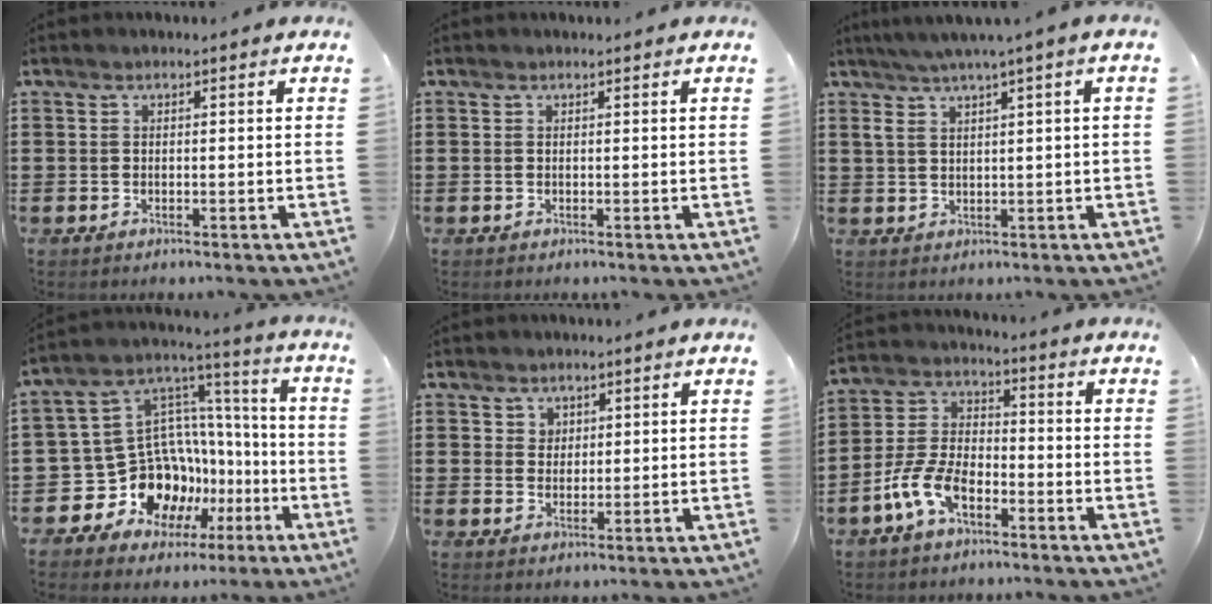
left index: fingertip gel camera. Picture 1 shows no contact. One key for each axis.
{"total": 0.0}
{"total": 3.1, "fx": 1.3, "fy": 0.0, "fz": 2.9, "tx": -0.058, "ty": 0.000, "tz": 0.021}
{"total": 13.2, "fx": -4.7, "fy": 11.5, "fz": 4.5, "tx": -0.144, "ty": -0.015, "tz": -0.060}
{"total": 2.2, "fx": 1.5, "fy": 1.6, "fz": 0.2, "tx": -0.011, "ty": 0.004, "tz": 0.029}
{"total": 7.7, "fx": -4.4, "fy": 3.6, "fz": 5.3, "tx": -0.135, "ty": -0.001, "tz": -0.088}